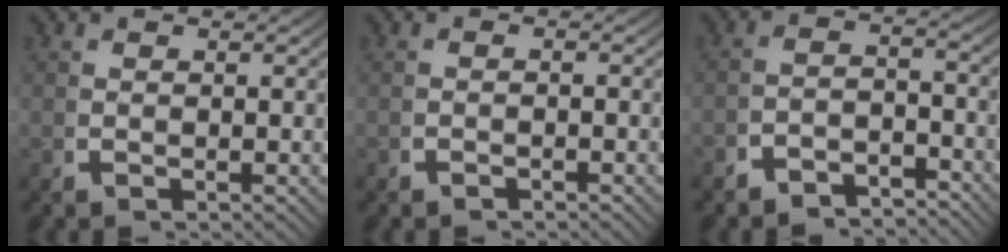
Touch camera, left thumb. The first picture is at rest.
{"total": 0.9, "force": [-0.9, 0.1, 0.1], "torque": [-0.002, -0.002, -0.016]}
{"total": 4.0, "force": [-3.8, 1.0, 0.9], "torque": [-0.005, -0.013, -0.064]}